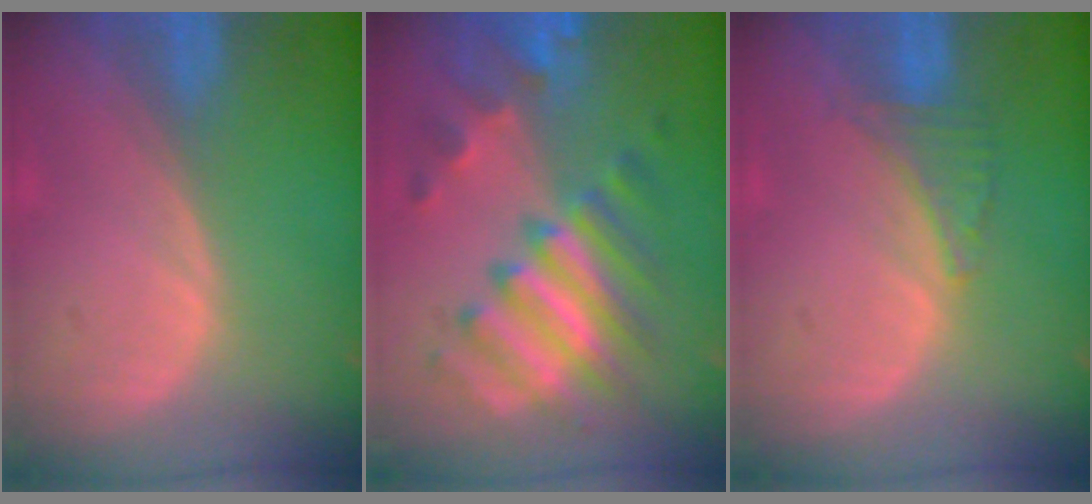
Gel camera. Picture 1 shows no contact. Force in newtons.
{"total": 10.3, "press": 10.3, "slide": 0.8}
{"total": 3.0, "press": 3.0, "slide": 0.2}